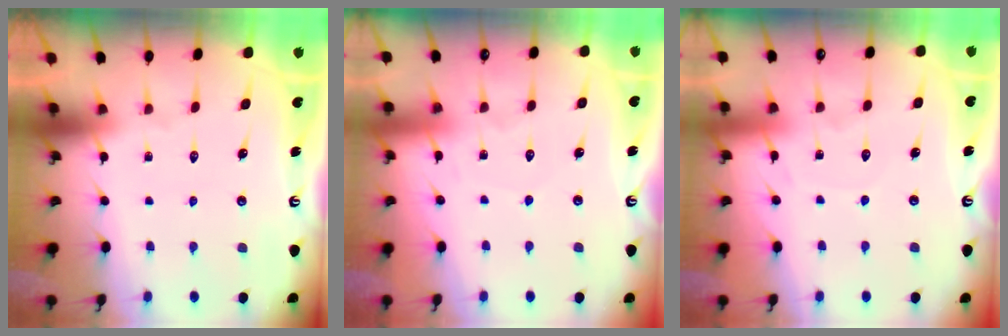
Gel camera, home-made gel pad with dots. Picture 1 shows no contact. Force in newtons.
{"total": 4.5, "press": 4.4, "slide": 0.7}
{"total": 4.0, "press": 3.9, "slide": 0.5}